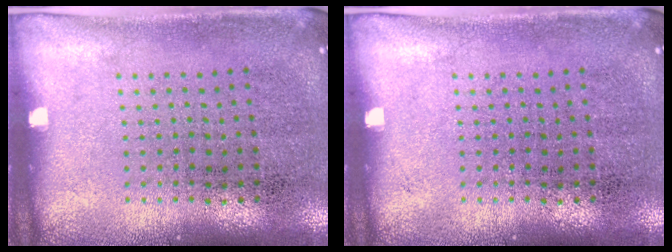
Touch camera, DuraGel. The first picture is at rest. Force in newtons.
{"total": 0.0}